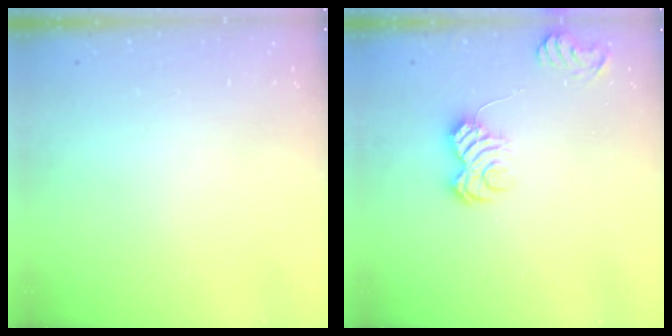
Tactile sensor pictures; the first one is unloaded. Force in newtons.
{"total": 5.8, "press": 5.7, "slide": 1.4}